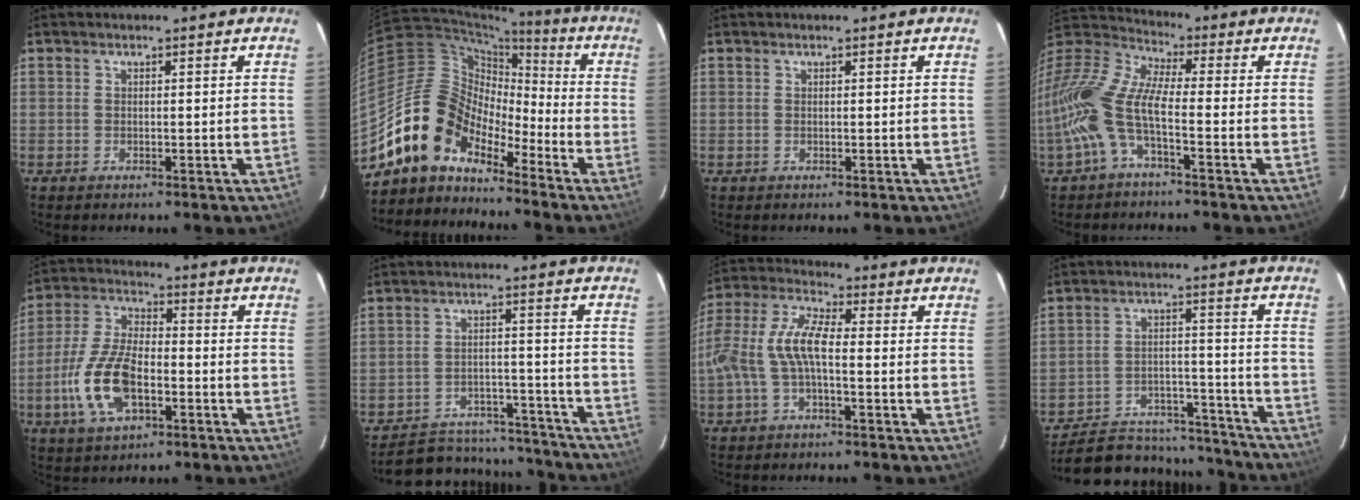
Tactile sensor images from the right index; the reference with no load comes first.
{"total": 12.7, "force": [-10.2, 6.3, 4.4], "torque": [-0.077, 0.030, -0.202]}
{"total": 0.0}
{"total": 14.1, "force": [-4.0, 4.6, 12.7], "torque": [-0.254, -0.009, -0.088]}
{"total": 13.5, "force": [-4.4, 6.5, 10.9], "torque": [-0.240, 0.002, -0.083]}
{"total": 18.0, "force": [-16.0, 6.7, 4.9], "torque": [-0.112, 0.032, -0.199]}
{"total": 10.0, "force": [-1.8, 3.5, 9.2], "torque": [-0.201, 0.012, -0.036]}
{"total": 22.3, "force": [-19.1, 8.8, 7.2], "torque": [-0.149, 0.031, -0.244]}